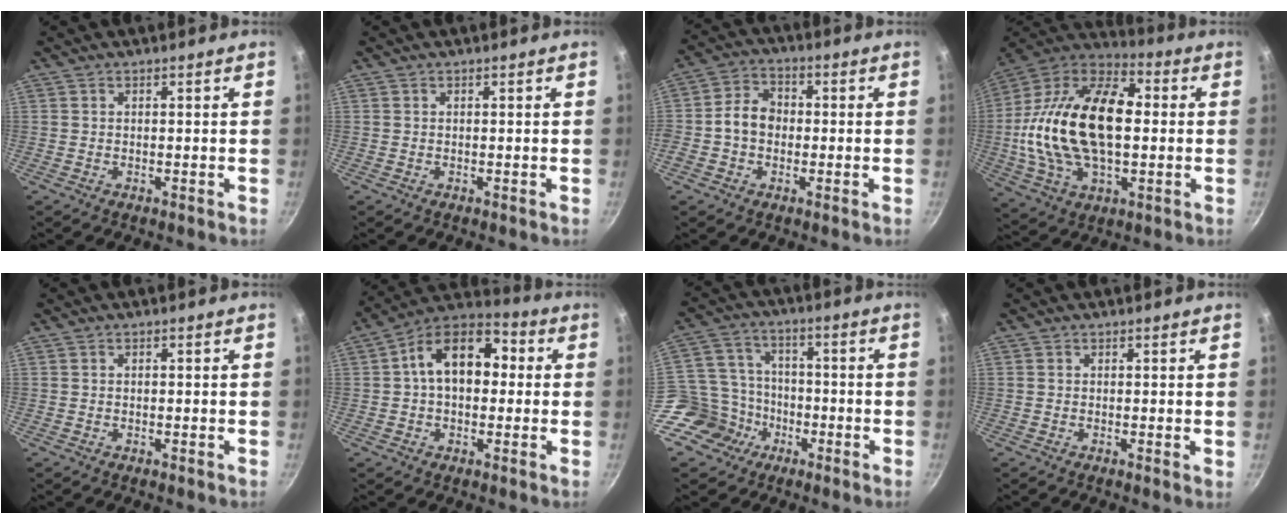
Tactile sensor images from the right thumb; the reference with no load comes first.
{"total": 0.0}
{"total": 6.7, "force": [-0.8, 5.4, 3.9], "torque": [-0.042, 0.021, -0.028]}
{"total": 27.6, "force": [0.4, 16.0, 22.5], "torque": [-0.414, 0.032, -0.003]}
{"total": 0.0}
{"total": 14.5, "force": [1.6, 9.7, 10.6], "torque": [-0.125, 0.037, 0.005]}
{"total": 11.6, "force": [-5.8, 9.5, 3.4], "torque": [-0.036, 0.054, -0.110]}
{"total": 0.6, "force": [0.1, 0.2, 0.5], "torque": [-0.008, -0.001, -0.001]}